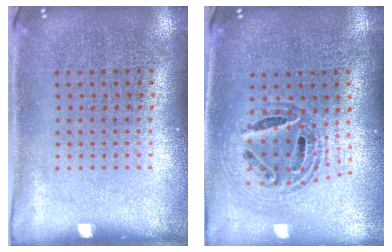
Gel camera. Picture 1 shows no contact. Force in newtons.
{"total": 0.9, "press": 0.9, "slide": 0.2}